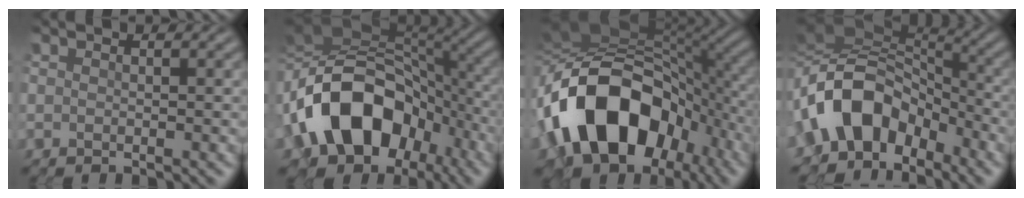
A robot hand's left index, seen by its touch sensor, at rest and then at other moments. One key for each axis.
{"total": 15.3, "fx": -3.9, "fy": 11.0, "fz": 9.9, "tx": -0.174, "ty": 0.005, "tz": -0.072}
{"total": 15.1, "fx": -4.3, "fy": 10.0, "fz": 10.5, "tx": -0.167, "ty": 0.004, "tz": -0.077}
{"total": 10.0, "fx": -3.2, "fy": 6.6, "fz": 6.7, "tx": -0.111, "ty": 0.027, "tz": -0.071}